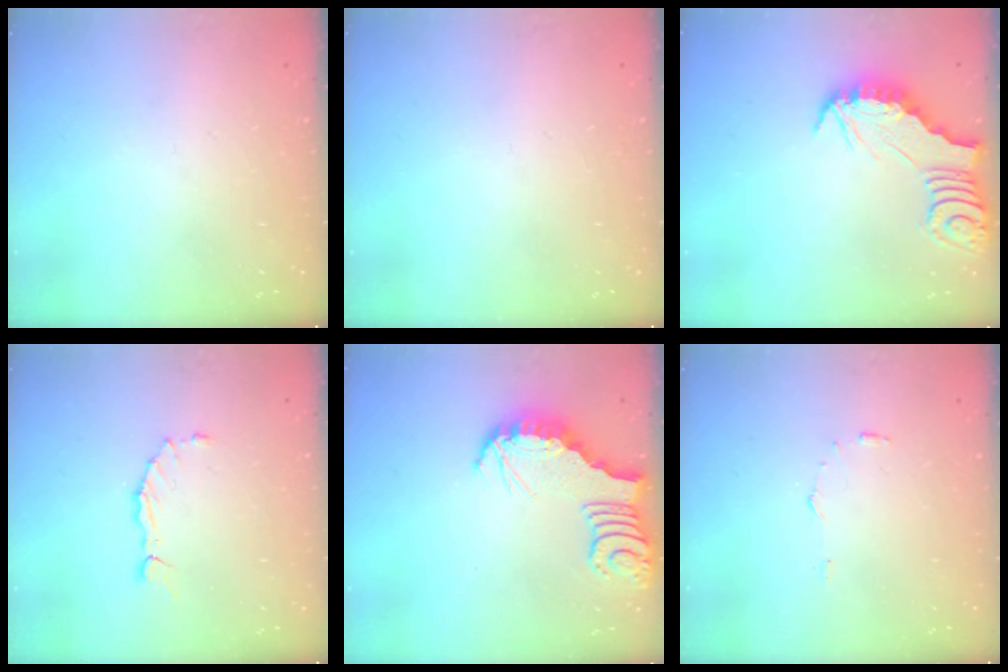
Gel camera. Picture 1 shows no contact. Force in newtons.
{"total": 0.0}
{"total": 2.8, "press": 2.8, "slide": 0.3}
{"total": 1.6, "press": 1.6, "slide": 0.3}
{"total": 4.0, "press": 3.9, "slide": 0.7}
{"total": 4.8, "press": 4.8, "slide": 0.3}